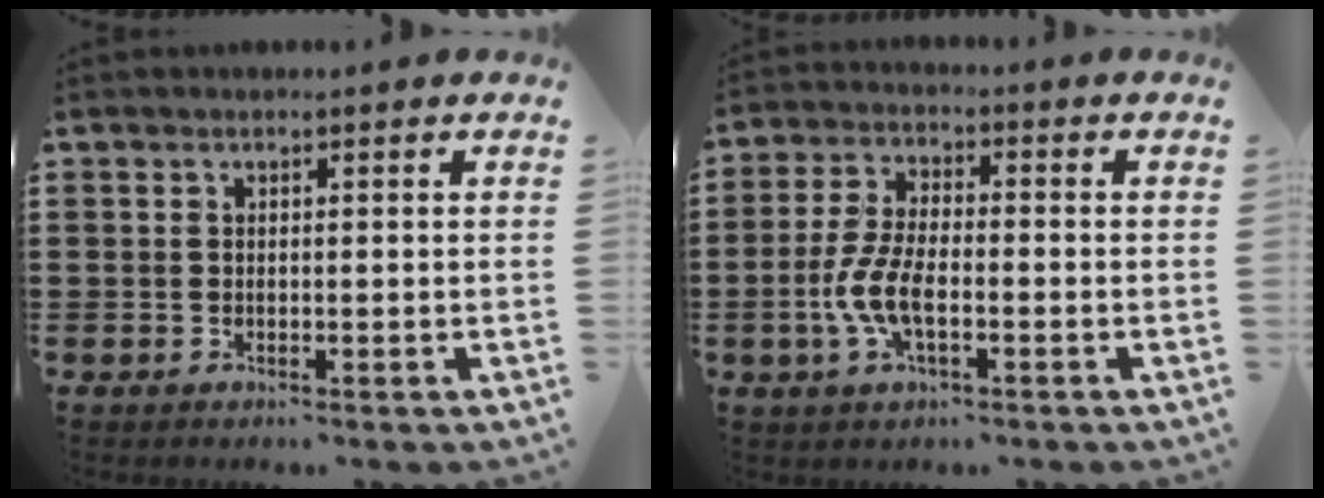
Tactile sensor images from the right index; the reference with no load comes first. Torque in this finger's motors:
{"motor_torque": [1.07, -1.07, 0.40, 0.21]}